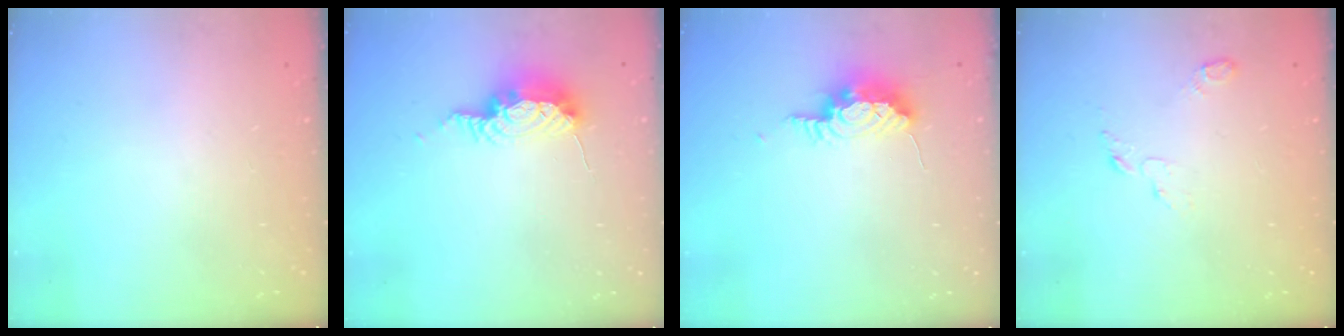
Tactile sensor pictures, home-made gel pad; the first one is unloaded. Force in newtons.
{"total": 8.3, "press": 8.1, "slide": 1.6}
{"total": 15.2, "press": 10.1, "slide": 11.4}
{"total": 3.7, "press": 3.6, "slide": 0.4}